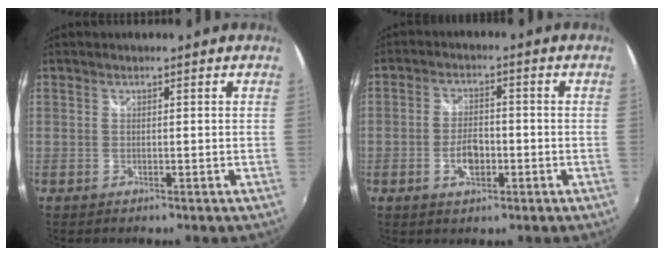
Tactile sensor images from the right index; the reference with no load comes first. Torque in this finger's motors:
{"motor_torque": [0.87, -0.02, 0.12, 0.04]}